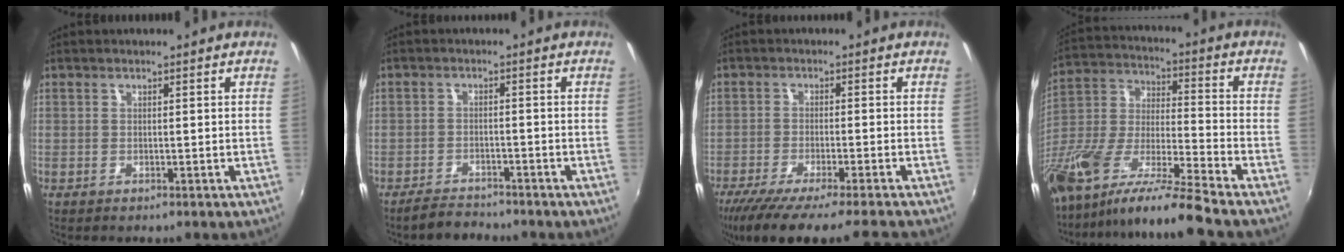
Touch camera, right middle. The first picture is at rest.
{"total": 3.6, "force": [-3.4, 1.0, 0.7], "torque": [-0.029, 0.003, -0.058]}
{"total": 11.1, "force": [-9.3, -1.0, 5.8], "torque": [-0.114, -0.037, -0.152]}
{"total": 19.9, "force": [-15.2, 0.3, 12.7], "torque": [-0.241, -0.032, -0.293]}